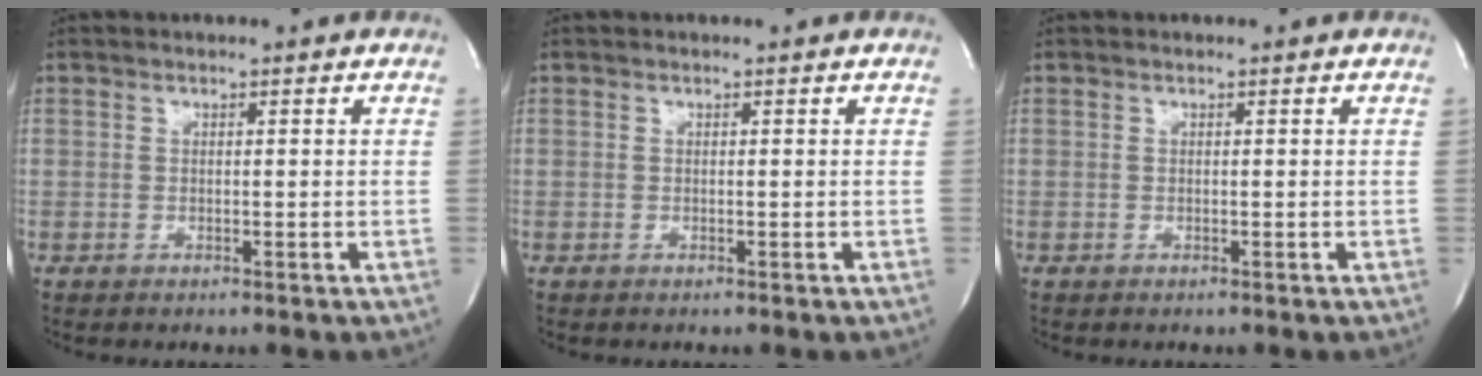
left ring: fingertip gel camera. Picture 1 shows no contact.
{"total": 0.0}
{"total": 0.0}